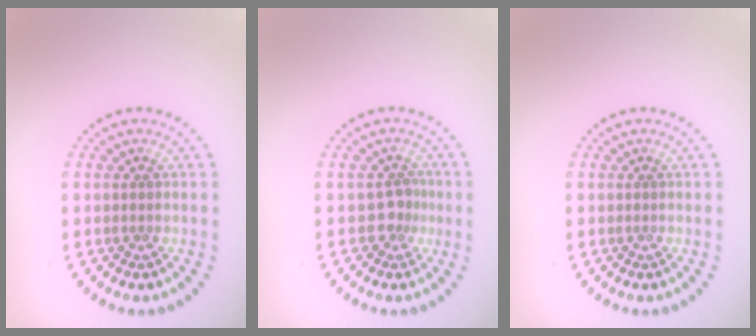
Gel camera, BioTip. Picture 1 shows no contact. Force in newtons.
{"total": 1.9, "press": 1.3, "slide": 1.3}
{"total": 0.0}